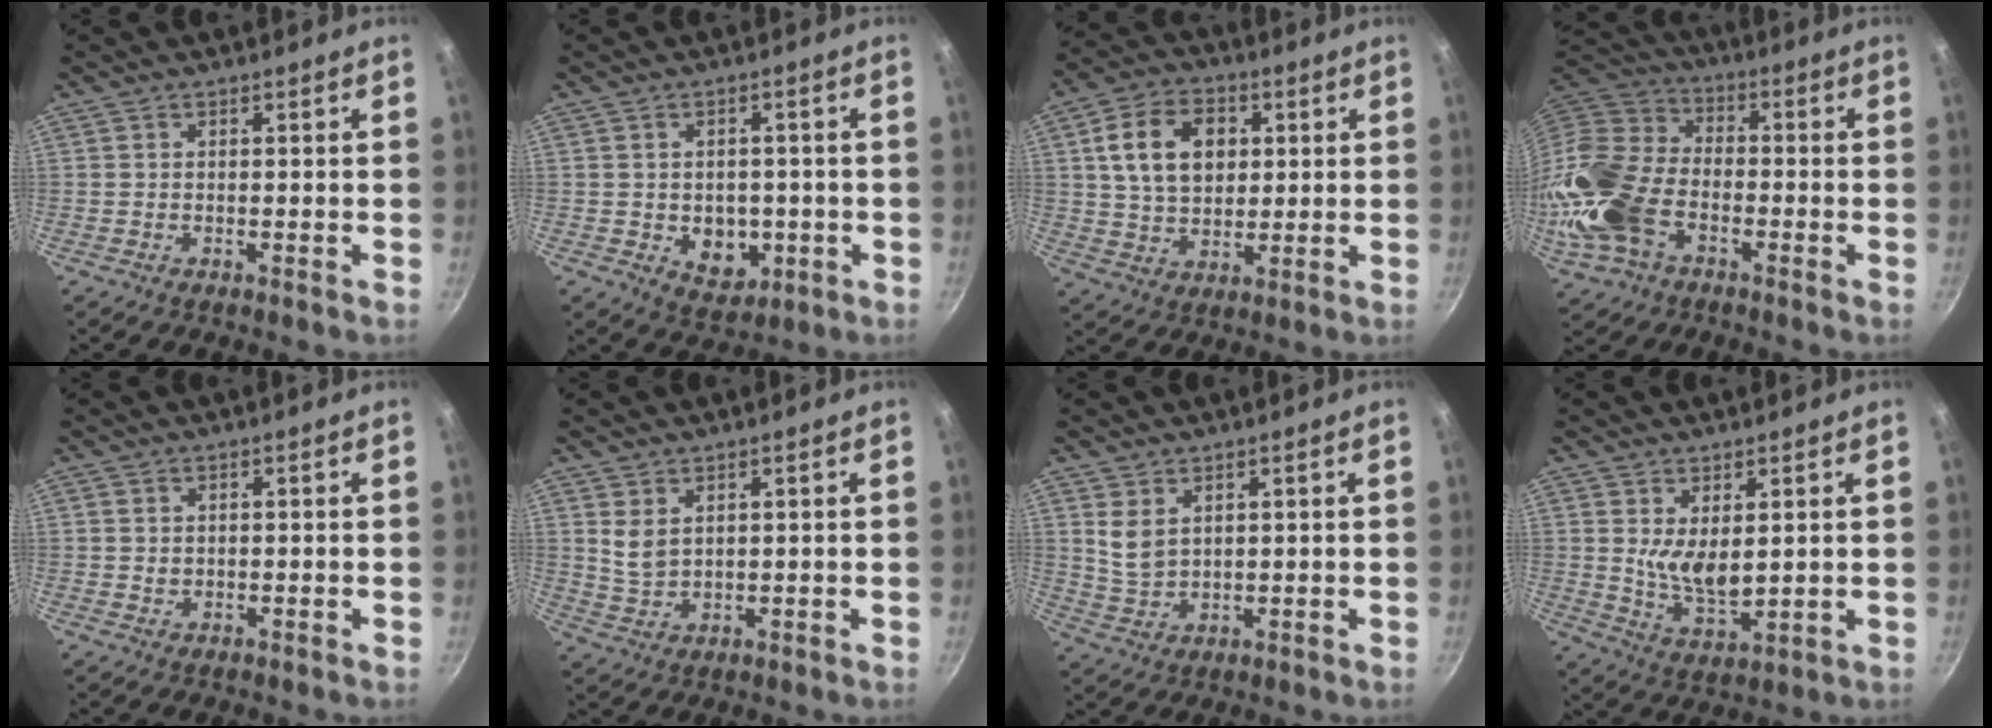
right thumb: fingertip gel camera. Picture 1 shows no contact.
{"total": 7.2, "force": [-1.5, 5.7, 4.2], "torque": [-0.031, 0.002, -0.009]}
{"total": 13.2, "force": [3.0, 9.4, 8.7], "torque": [-0.130, 0.002, 0.049]}
{"total": 18.6, "force": [-6.2, 12.2, 12.5], "torque": [-0.256, 0.039, -0.141]}
{"total": 0.9, "force": [0.2, 0.8, 0.3], "torque": [-0.003, 0.001, 0.005]}
{"total": 4.0, "force": [1.9, 2.4, 2.6], "torque": [-0.045, -0.017, 0.044]}
{"total": 4.8, "force": [2.2, 2.9, 3.0], "torque": [-0.051, -0.022, 0.051]}
{"total": 7.0, "force": [1.9, 3.5, 5.8], "torque": [-0.087, -0.031, 0.048]}